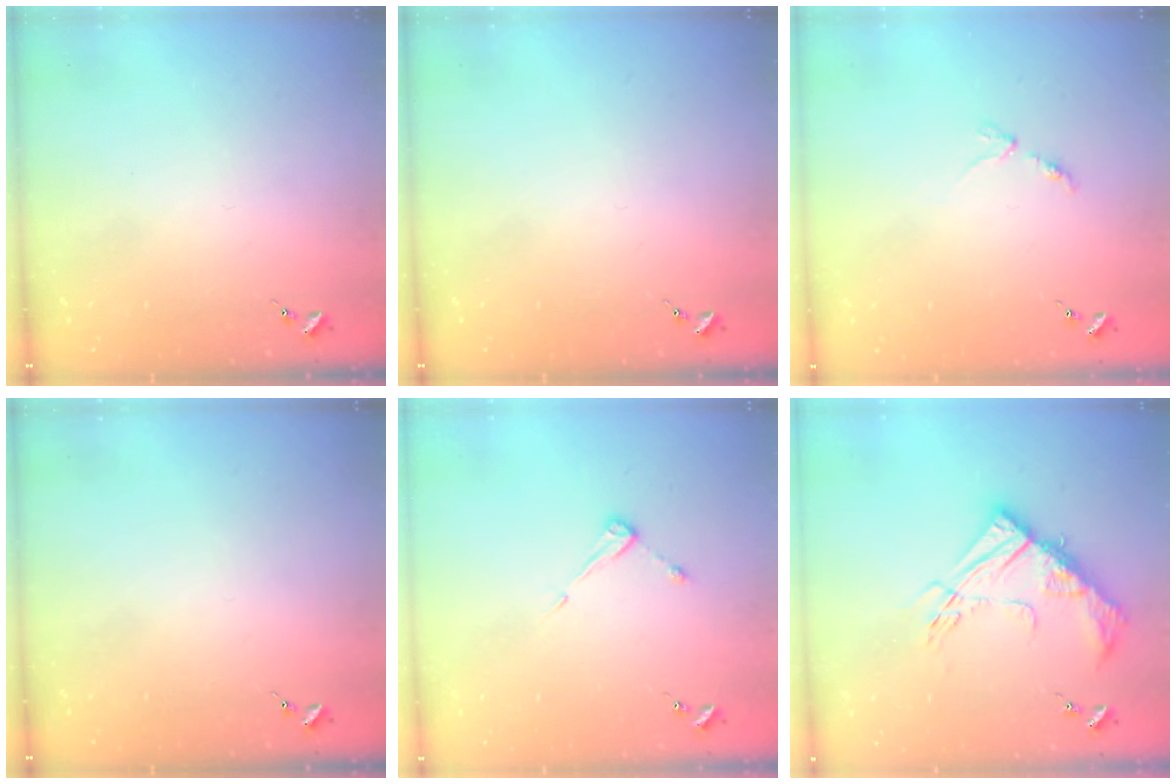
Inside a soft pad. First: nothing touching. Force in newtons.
{"total": 0.0}
{"total": 3.4, "press": 3.4, "slide": 0.5}
{"total": 0.0}
{"total": 4.7, "press": 4.7, "slide": 0.4}
{"total": 17.2, "press": 17.1, "slide": 1.6}